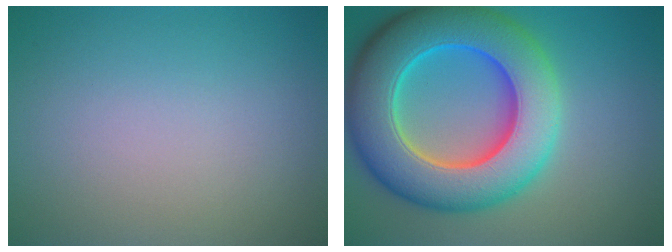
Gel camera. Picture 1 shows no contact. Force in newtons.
{"total": 12.5, "press": 12.5, "slide": 0.3}